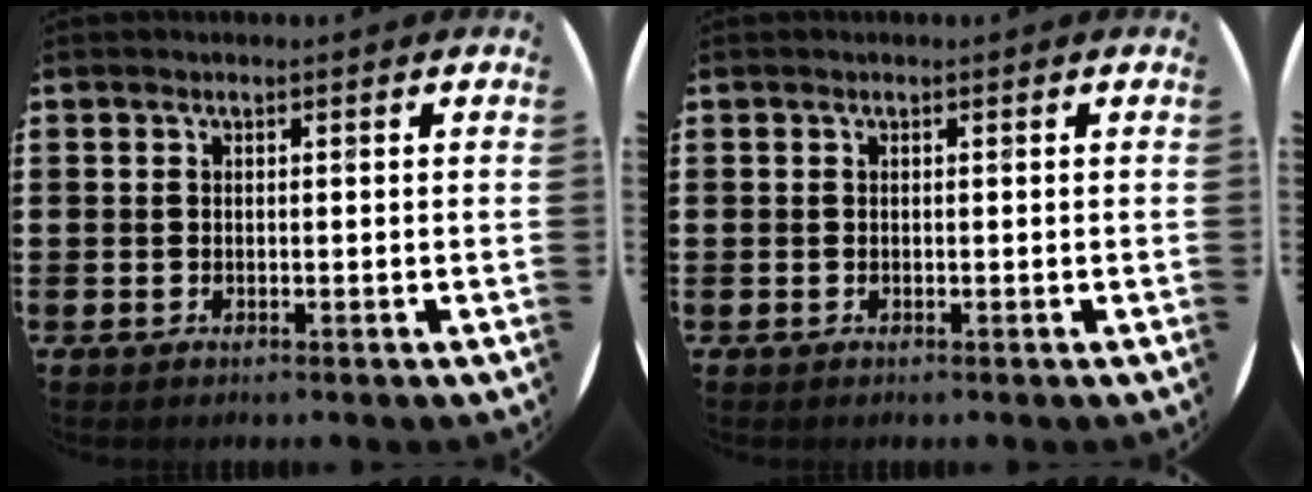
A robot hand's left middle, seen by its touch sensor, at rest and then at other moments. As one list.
[{"total": 0.0}]